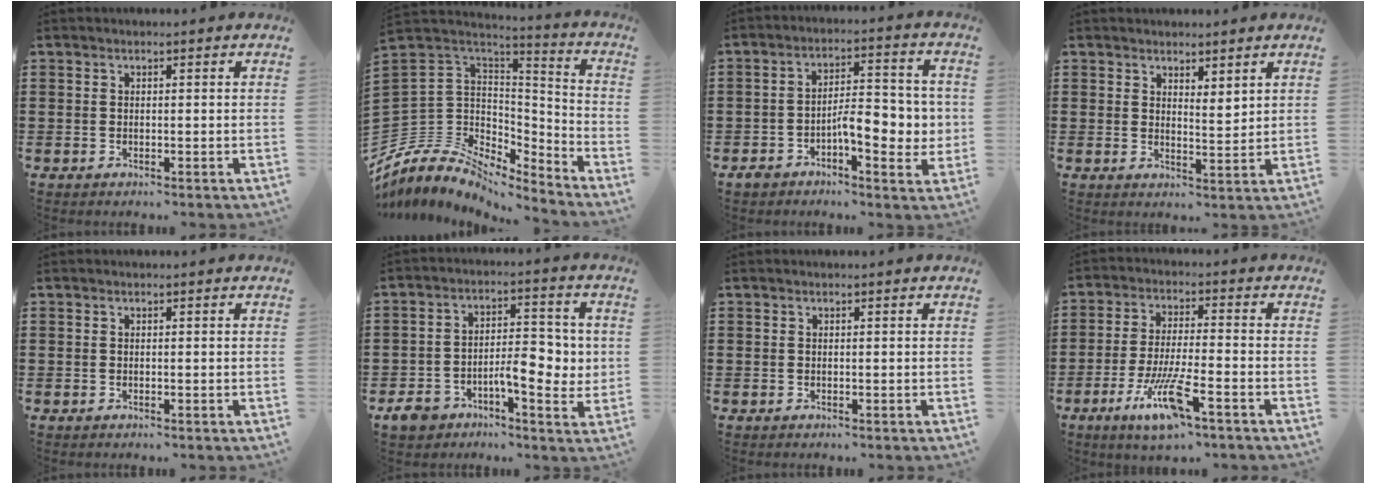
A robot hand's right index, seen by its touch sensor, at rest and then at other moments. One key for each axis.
{"total": 7.8, "fx": -4.3, "fy": 6.1, "fz": 2.3, "tx": -0.088, "ty": -0.020, "tz": -0.083}
{"total": 8.4, "fx": -1.7, "fy": 3.9, "fz": 7.3, "tx": -0.101, "ty": 0.000, "tz": -0.035}
{"total": 2.6, "fx": 2.5, "fy": 0.7, "fz": 0.4, "tx": -0.014, "ty": 0.001, "tz": 0.048}
{"total": 0.0}
{"total": 8.6, "fx": -2.2, "fy": 4.8, "fz": 6.8, "tx": -0.100, "ty": 0.007, "tz": -0.043}
{"total": 0.0}
{"total": 9.9, "fx": -5.3, "fy": 1.7, "fz": 8.1, "tx": -0.173, "ty": -0.009, "tz": -0.099}